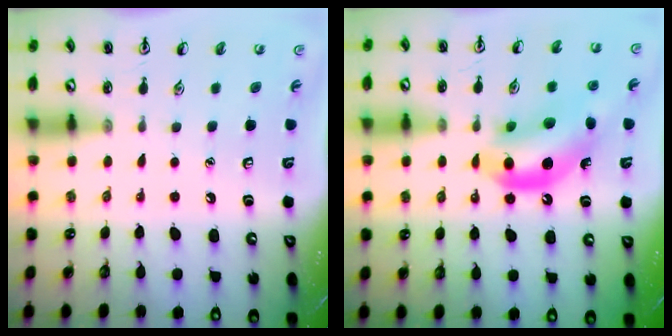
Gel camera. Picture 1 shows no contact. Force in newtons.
{"total": 13.6, "press": 13.0, "slide": 4.3}